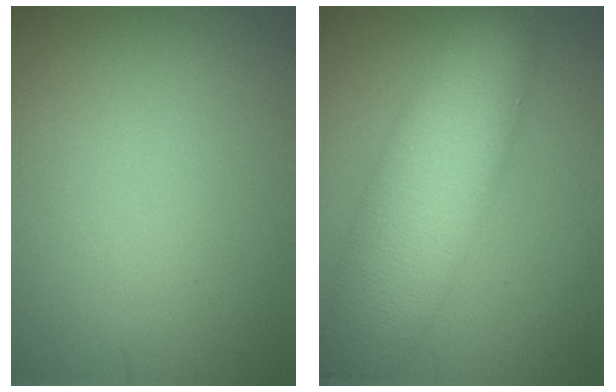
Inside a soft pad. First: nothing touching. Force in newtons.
{"total": 9.6, "press": 9.6, "slide": 0.4}